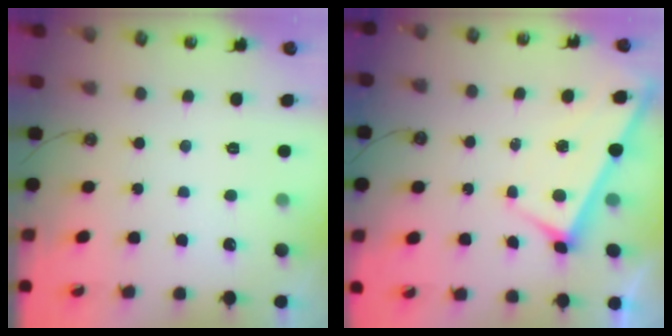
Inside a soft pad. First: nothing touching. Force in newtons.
{"total": 3.0, "press": 3.0, "slide": 0.1}